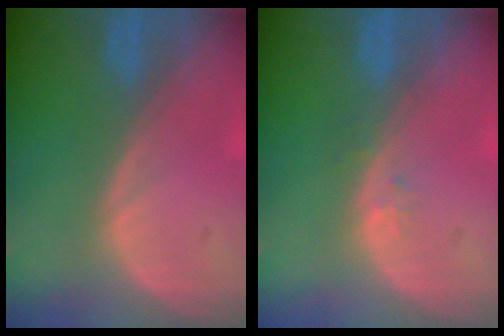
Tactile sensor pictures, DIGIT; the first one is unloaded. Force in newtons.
{"total": 0.9, "press": 0.9, "slide": 0.2}